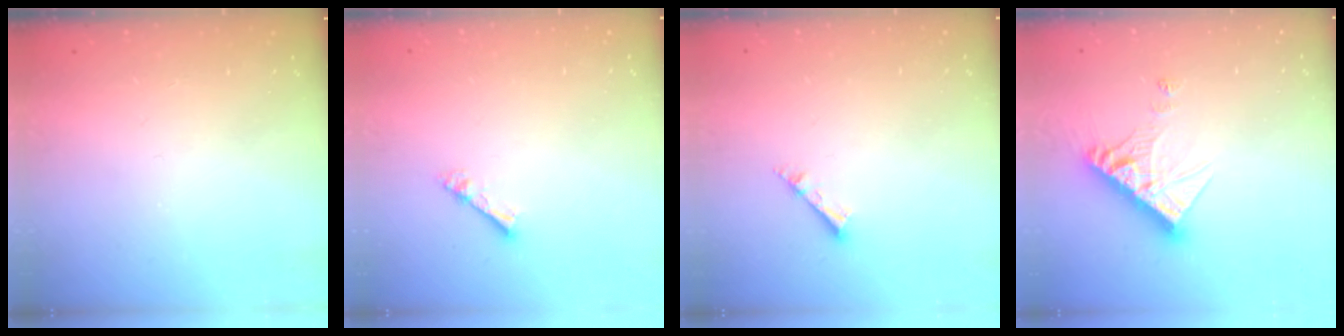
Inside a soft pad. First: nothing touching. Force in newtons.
{"total": 2.3, "press": 2.3, "slide": 0.3}
{"total": 2.5, "press": 2.5, "slide": 0.1}
{"total": 11.6, "press": 11.5, "slide": 1.1}